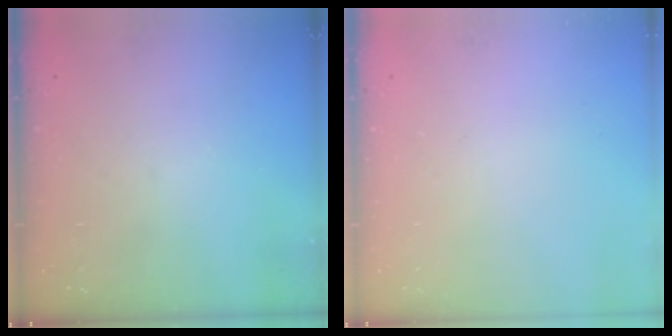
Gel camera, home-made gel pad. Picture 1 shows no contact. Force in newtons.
{"total": 0.0}